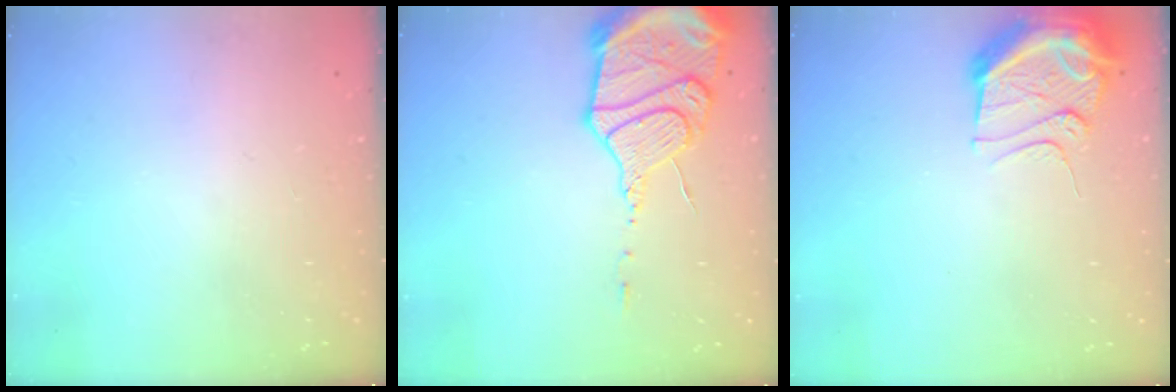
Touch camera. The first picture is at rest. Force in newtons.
{"total": 17.0, "press": 16.9, "slide": 1.6}
{"total": 11.0, "press": 11.0, "slide": 0.9}